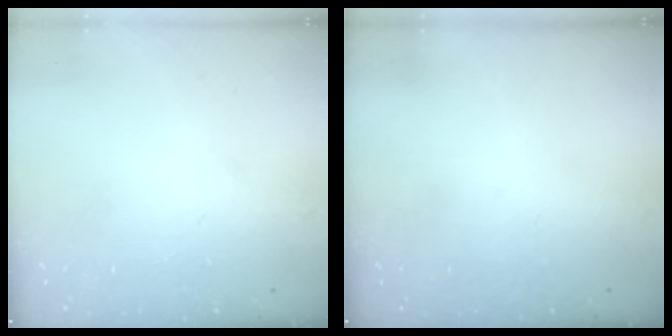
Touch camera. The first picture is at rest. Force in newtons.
{"total": 0.0}